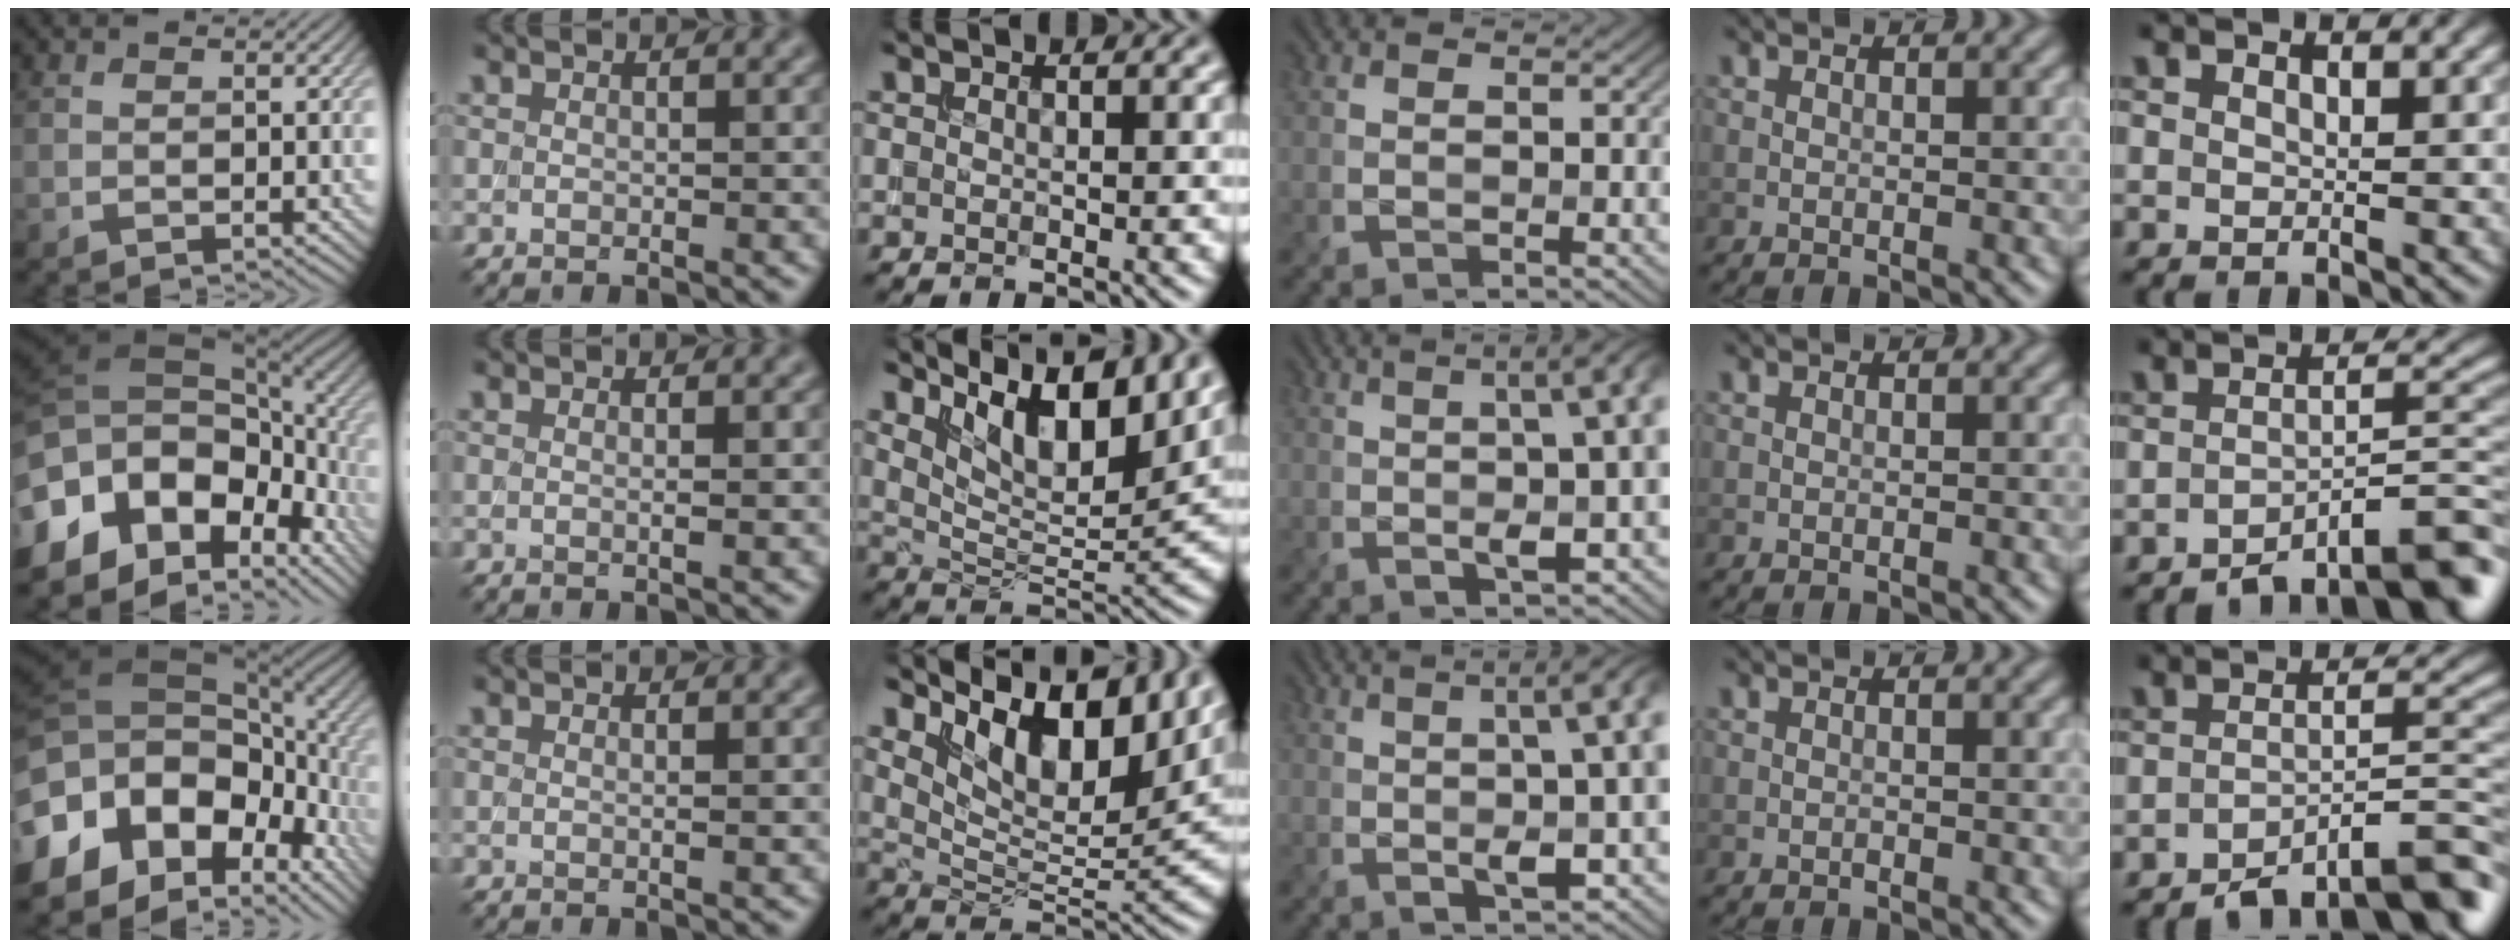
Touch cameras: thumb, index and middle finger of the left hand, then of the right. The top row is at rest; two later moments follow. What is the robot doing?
{"motion": "extract", "object": "backpack"}